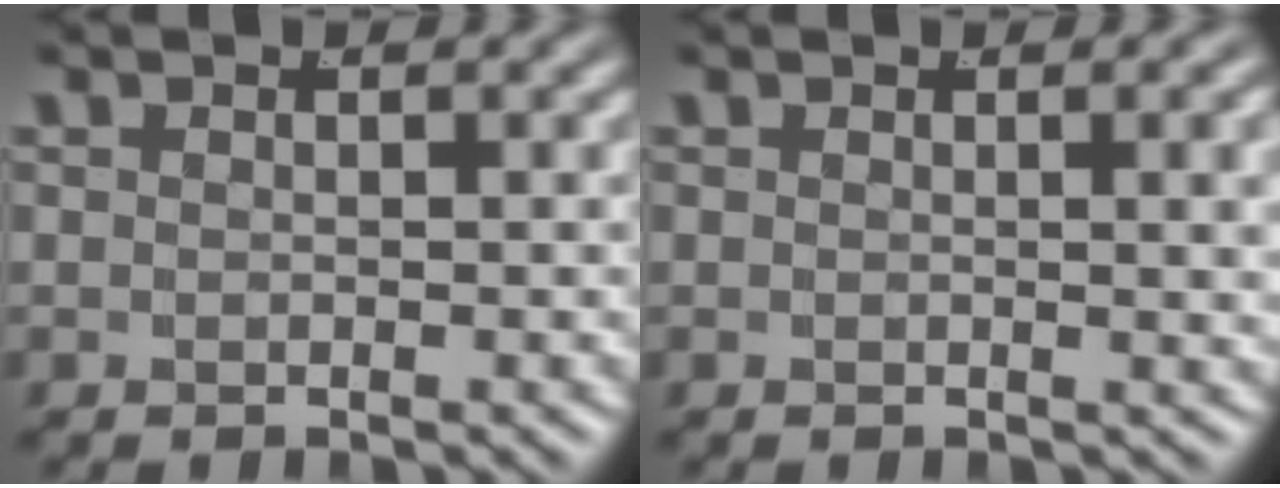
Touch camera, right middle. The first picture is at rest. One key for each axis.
{"total": 1.8, "fx": 0.6, "fy": -0.1, "fz": 1.7, "tx": -0.013, "ty": 0.006, "tz": 0.006}